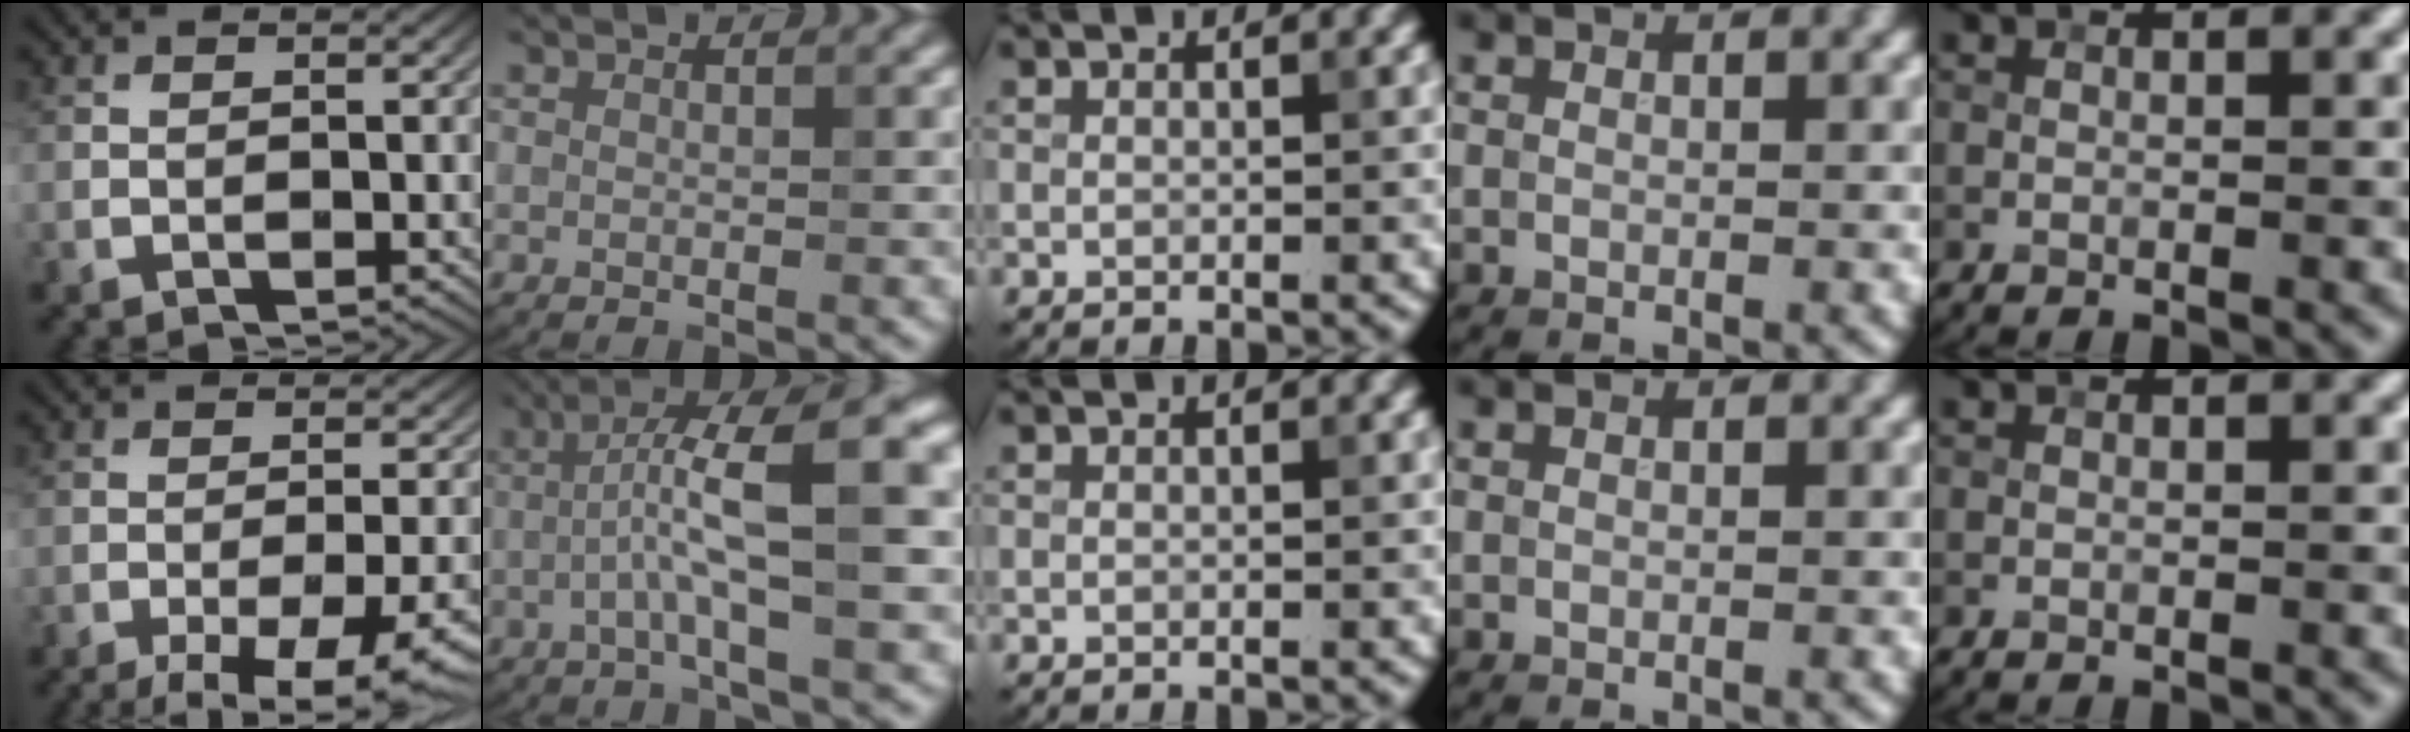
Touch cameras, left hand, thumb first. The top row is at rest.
{"thumb": {"total": 14.0, "force": [-9.6, 4.0, 9.4], "torque": [-0.128, -0.011, -0.117]}, "index": {"total": 9.4, "force": [-0.1, 2.0, 9.2], "torque": [-0.142, 0.022, -0.008]}}